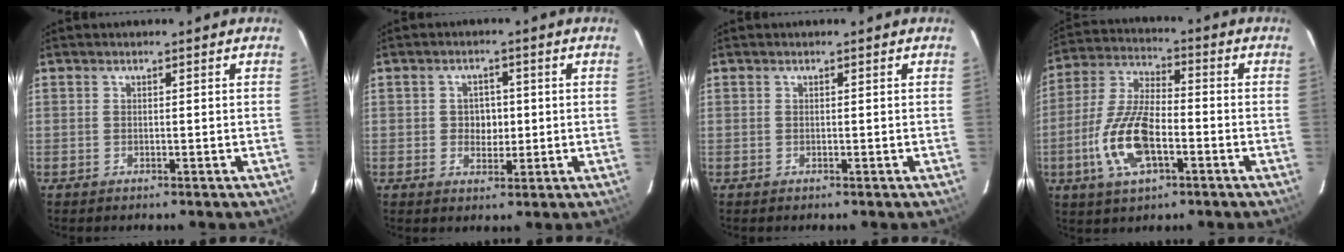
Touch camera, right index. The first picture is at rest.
{"total": 3.6, "force": [0.0, 3.2, 1.7], "torque": [-0.029, 0.009, 0.001]}
{"total": 0.0}
{"total": 13.8, "force": [-4.6, 5.8, 11.7], "torque": [-0.253, -0.002, -0.087]}